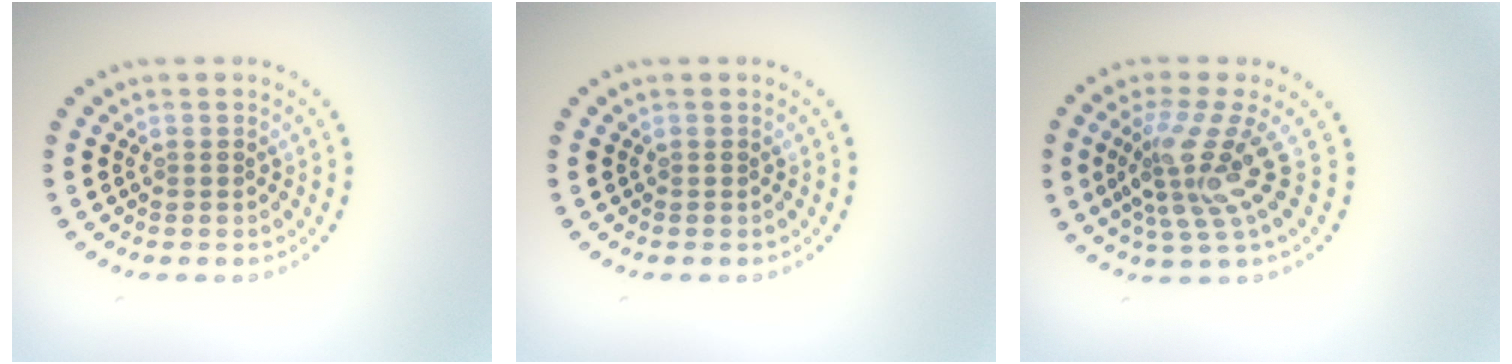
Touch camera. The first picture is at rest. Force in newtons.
{"total": 0.0}
{"total": 4.4, "press": 2.9, "slide": 3.4}